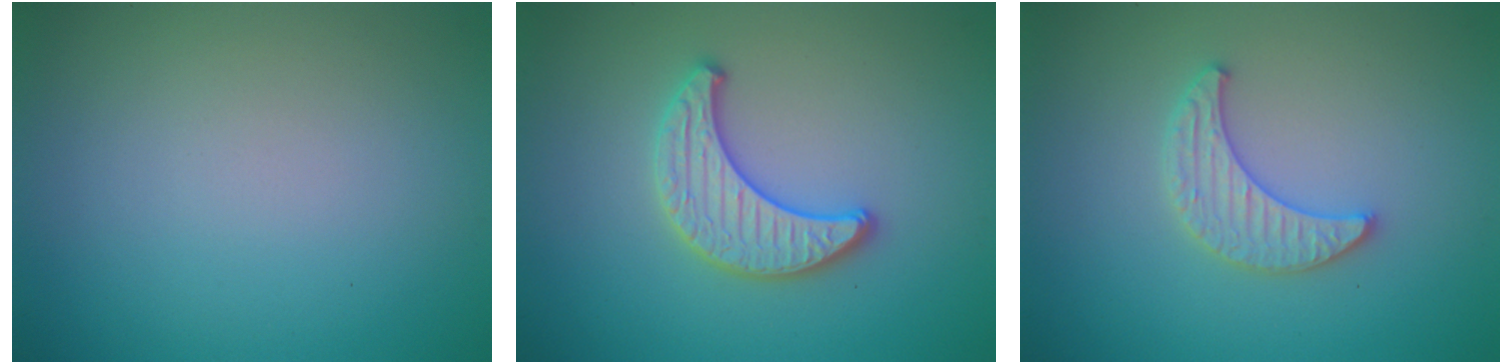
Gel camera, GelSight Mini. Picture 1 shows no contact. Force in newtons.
{"total": 3.3, "press": 3.3, "slide": 0.3}
{"total": 2.9, "press": 2.9, "slide": 0.7}